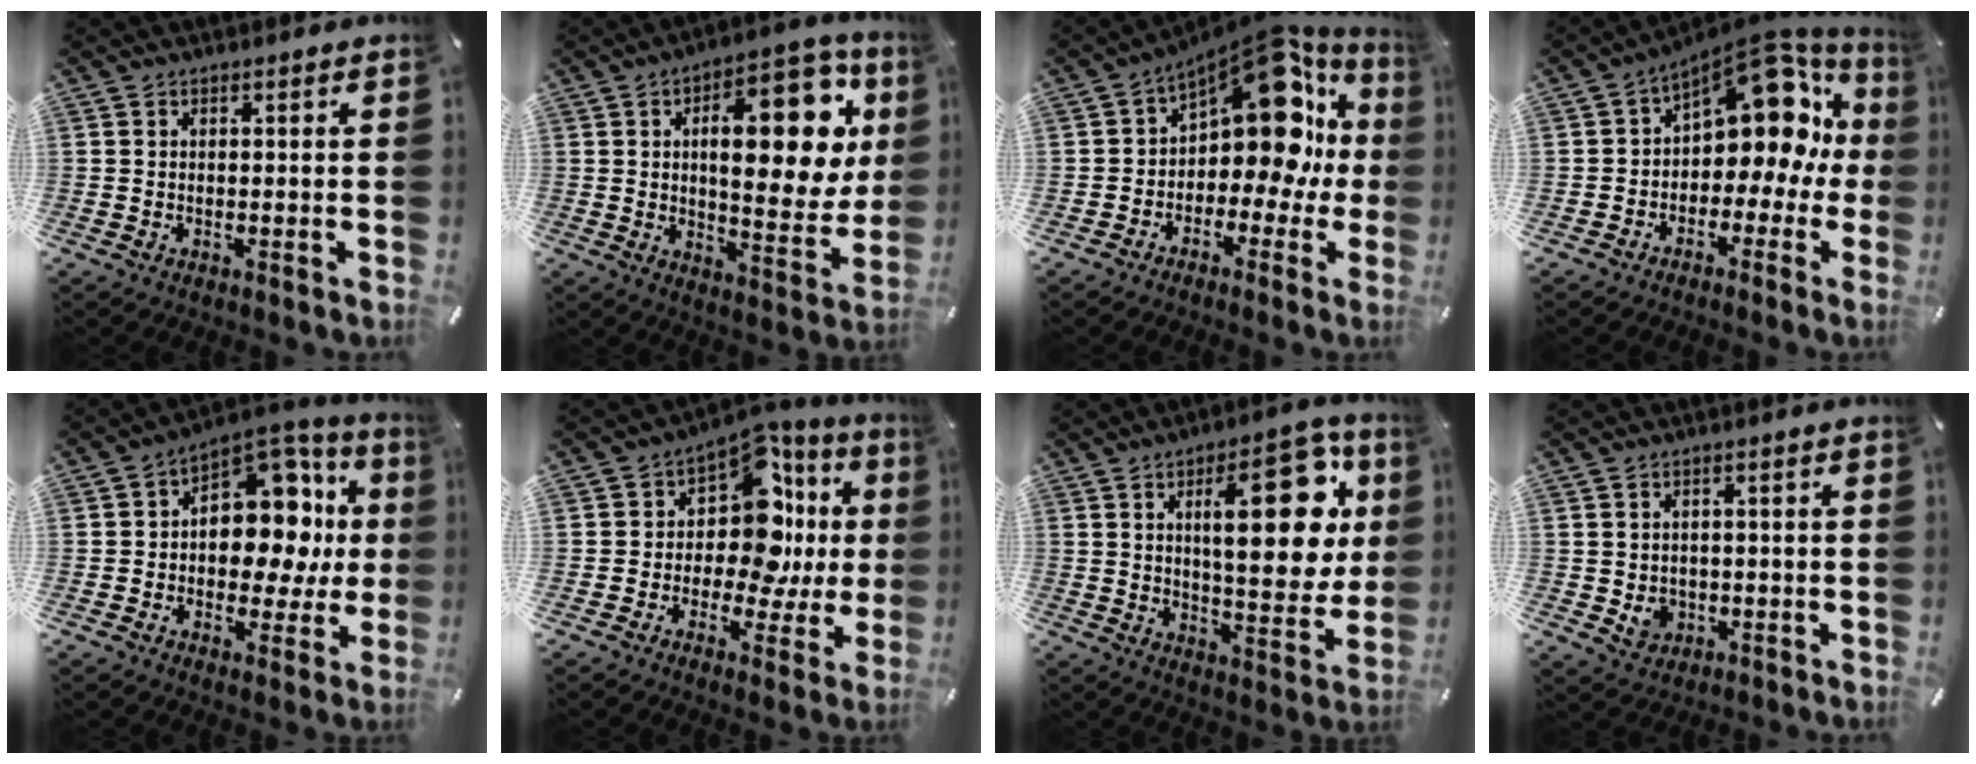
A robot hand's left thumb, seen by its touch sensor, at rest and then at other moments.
{"total": 22.2, "force": [6.8, 10.0, 18.6], "torque": [-0.241, -0.029, 0.102]}
{"total": 16.1, "force": [6.1, 8.9, 12.0], "torque": [-0.178, -0.046, 0.099]}
{"total": 13.6, "force": [6.5, 7.7, 9.1], "torque": [-0.127, -0.061, 0.110]}
{"total": 13.9, "force": [2.2, 10.6, 8.8], "torque": [-0.100, -0.036, 0.043]}
{"total": 14.0, "force": [3.2, 9.1, 10.1], "torque": [-0.152, -0.040, 0.052]}
{"total": 23.0, "force": [7.3, 9.1, 19.8], "torque": [-0.271, -0.021, 0.104]}
{"total": 4.2, "force": [-0.6, 3.8, 1.6], "torque": [-0.020, -0.002, -0.012]}